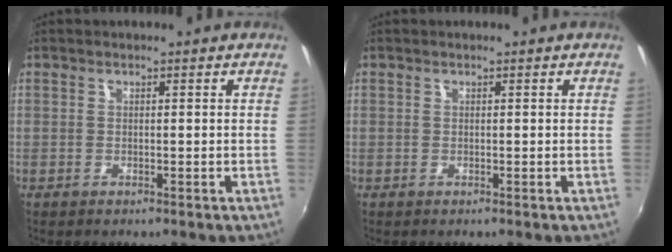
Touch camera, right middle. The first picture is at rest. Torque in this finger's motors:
{"motor_torque": [-0.02, -0.02, 0.00, 0.00]}